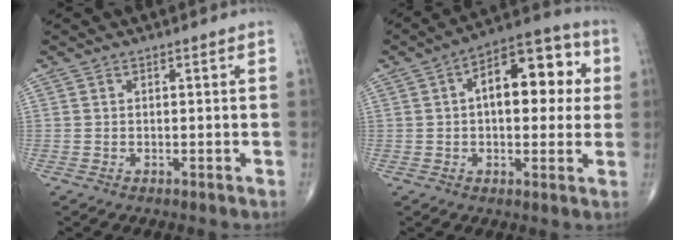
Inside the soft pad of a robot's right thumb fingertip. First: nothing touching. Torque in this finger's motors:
{"motor_torque": [1.02, 3.45, 1.38, 0.34, 0.11]}